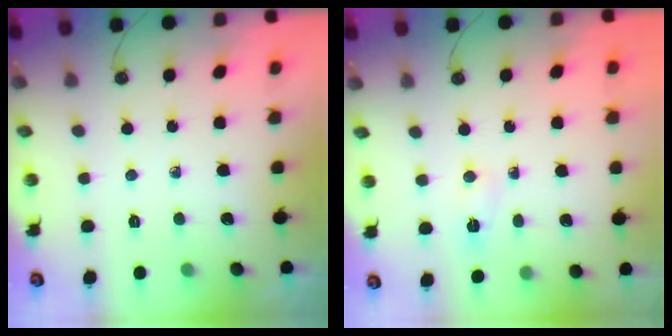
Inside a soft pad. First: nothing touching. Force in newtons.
{"total": 2.7, "press": 2.7, "slide": 0.4}